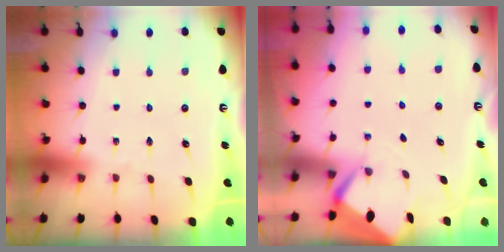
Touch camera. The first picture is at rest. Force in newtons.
{"total": 2.7, "press": 2.7, "slide": 0.3}